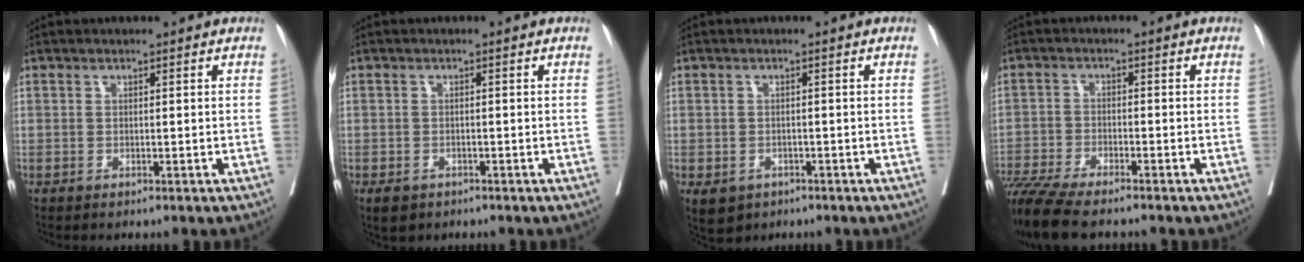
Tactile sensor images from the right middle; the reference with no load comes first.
{"total": 2.2, "force": [-1.5, 1.3, 0.8], "torque": [-0.016, -0.001, -0.019]}
{"total": 4.3, "force": [-2.5, 3.3, 1.3], "torque": [-0.017, 0.001, -0.030]}
{"total": 9.8, "force": [-8.3, 1.1, 5.1], "torque": [-0.087, -0.020, -0.141]}